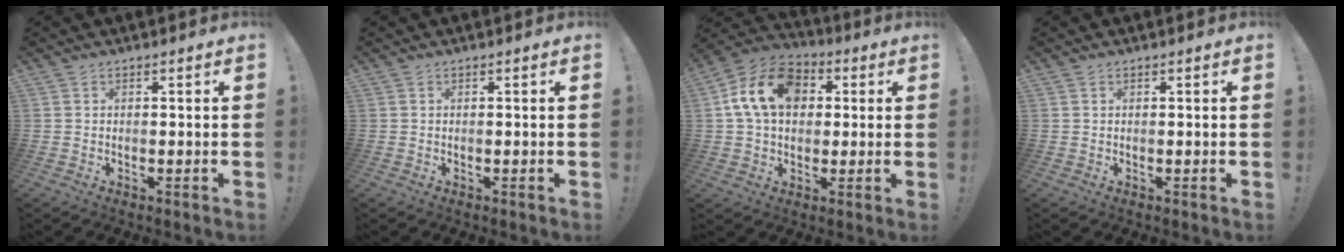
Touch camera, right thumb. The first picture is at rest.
{"total": 0.0}
{"total": 16.6, "force": [4.3, 12.1, 10.5], "torque": [-0.171, 0.010, 0.085]}
{"total": 0.0}